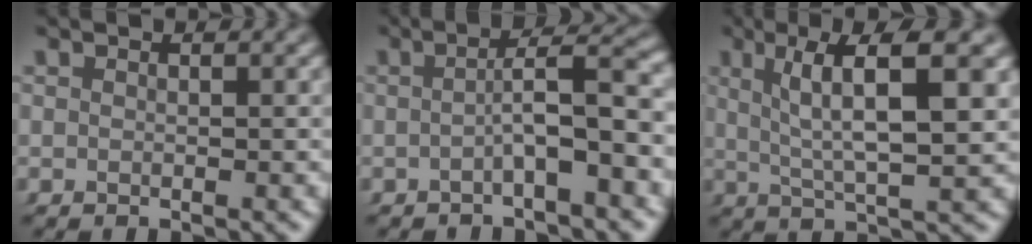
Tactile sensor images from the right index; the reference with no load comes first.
{"total": 4.2, "force": [-1.6, 0.4, 3.9], "torque": [-0.051, 0.005, -0.023]}
{"total": 6.1, "force": [2.5, 0.8, 5.5], "torque": [-0.084, 0.006, 0.042]}